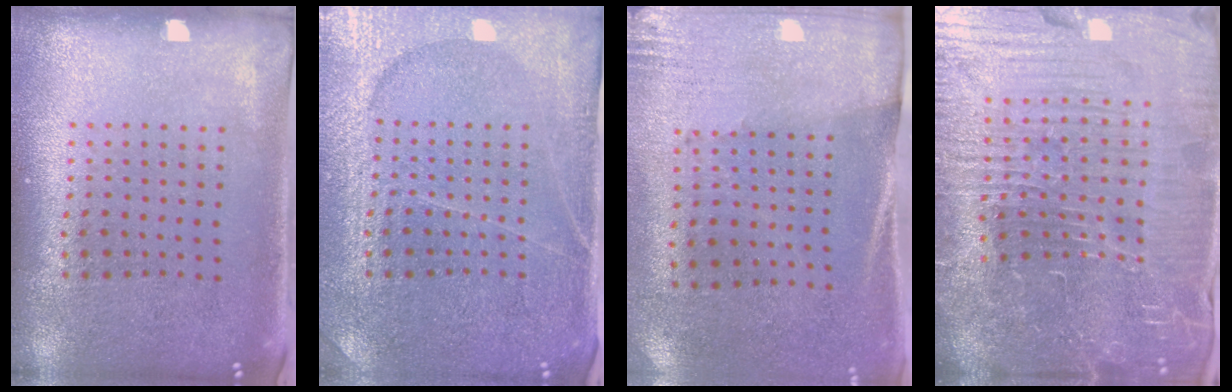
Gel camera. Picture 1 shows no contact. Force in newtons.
{"total": 3.8, "press": 3.7, "slide": 1.1}
{"total": 2.7, "press": 2.4, "slide": 1.3}
{"total": 7.5, "press": 6.6, "slide": 3.5}